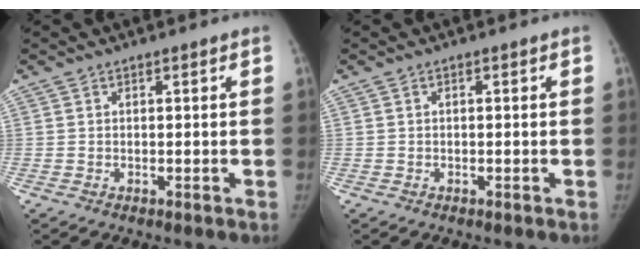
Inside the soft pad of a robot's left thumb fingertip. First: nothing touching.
{"total": 0.0}